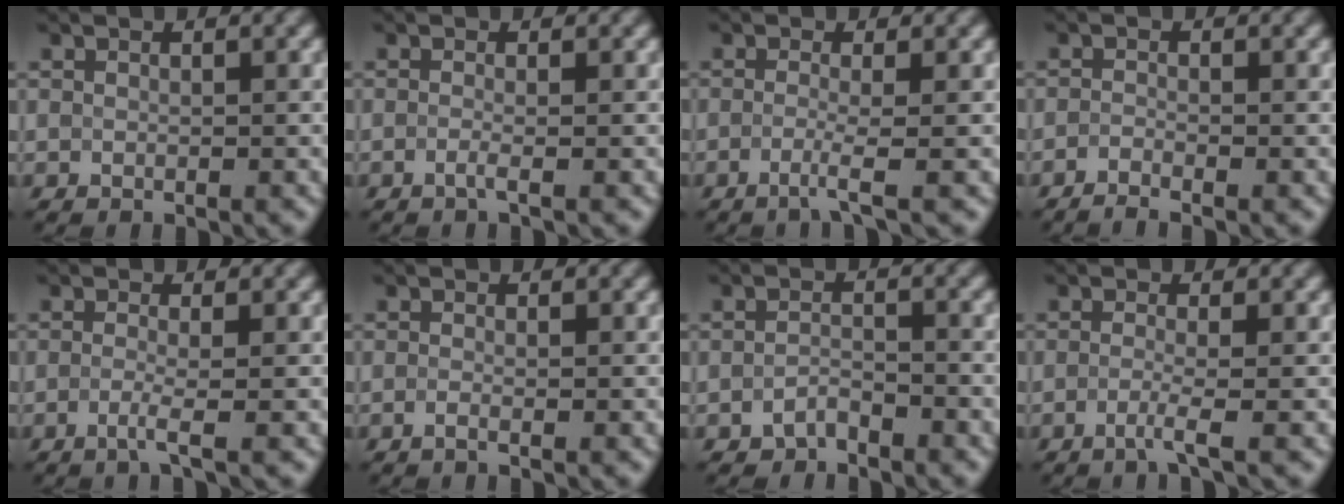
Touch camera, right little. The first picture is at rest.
{"total": 0.9, "force": [-0.9, 0.0, 0.3], "torque": [-0.005, -0.005, -0.015]}
{"total": 1.7, "force": [-1.4, -0.2, 1.1], "torque": [-0.020, -0.003, -0.030]}
{"total": 1.8, "force": [-1.8, -0.2, 0.0], "torque": [0.001, -0.005, -0.034]}
{"total": 1.5, "force": [-1.2, 0.0, 0.9], "torque": [-0.017, -0.004, -0.023]}
{"total": 1.0, "force": [-0.9, 0.1, 0.4], "torque": [-0.004, -0.005, -0.016]}
{"total": 1.9, "force": [-1.8, 0.0, -0.5], "torque": [-0.001, 0.006, -0.031]}
{"total": 1.6, "force": [-1.4, -0.2, 0.8], "torque": [-0.013, -0.001, -0.030]}